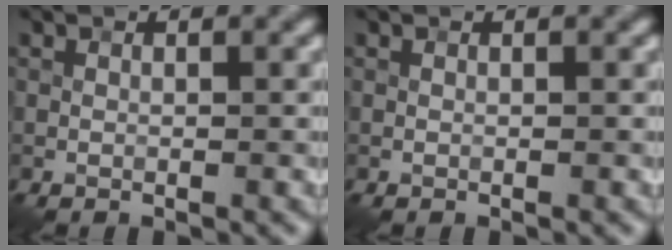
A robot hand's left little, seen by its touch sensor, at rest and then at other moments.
{"total": 0.0}